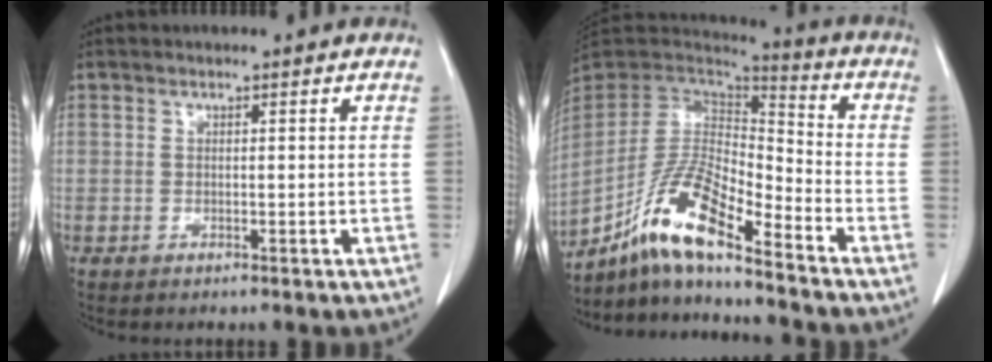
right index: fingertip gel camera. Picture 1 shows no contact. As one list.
[{"total": 14.1, "force": [-9.4, 2.4, 10.3], "torque": [-0.203, 0.008, -0.174]}]